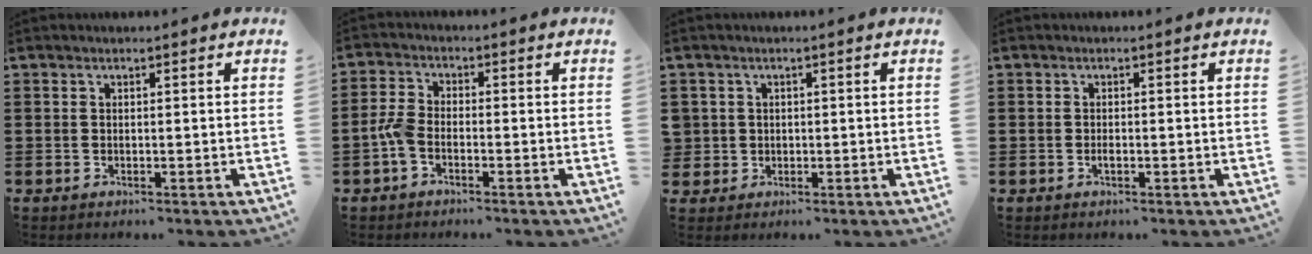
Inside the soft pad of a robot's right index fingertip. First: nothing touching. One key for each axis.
{"total": 3.4, "fx": -1.6, "fy": 1.7, "fz": 2.5, "tx": -0.066, "ty": 0.000, "tz": -0.037}
{"total": 1.9, "fx": 0.1, "fy": 1.9, "fz": 0.1, "tx": -0.012, "ty": 0.009, "tz": -0.001}
{"total": 0.9, "fx": -0.3, "fy": 0.3, "fz": 0.8, "tx": -0.016, "ty": -0.004, "tz": -0.004}